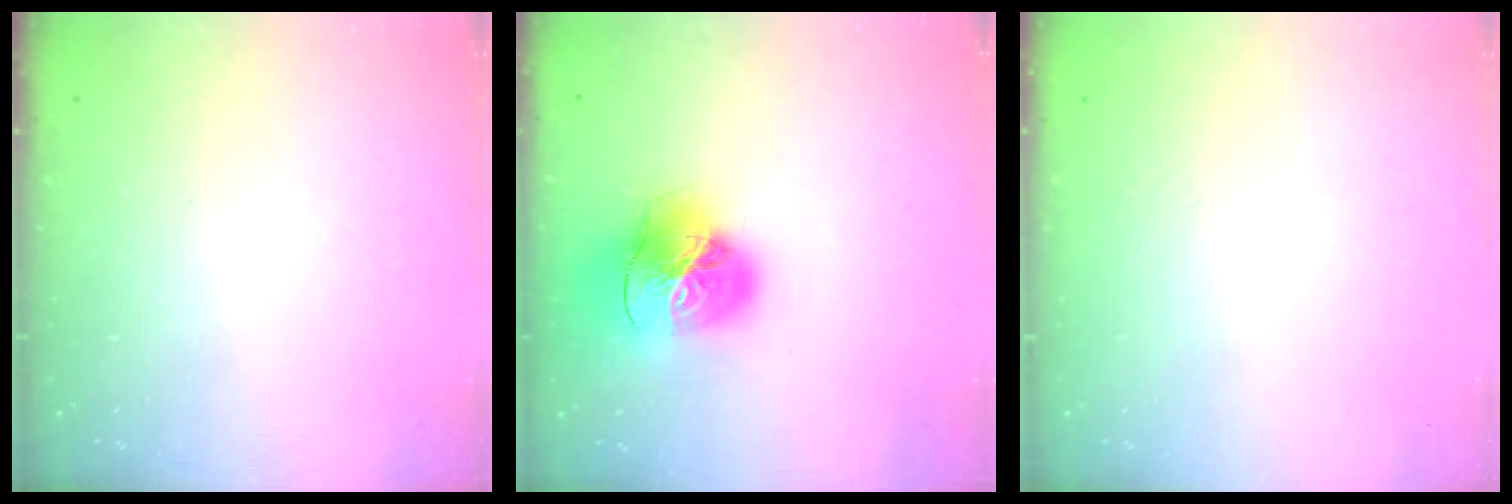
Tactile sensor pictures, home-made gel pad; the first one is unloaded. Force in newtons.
{"total": 23.3, "press": 23.2, "slide": 2.4}
{"total": 0.0}